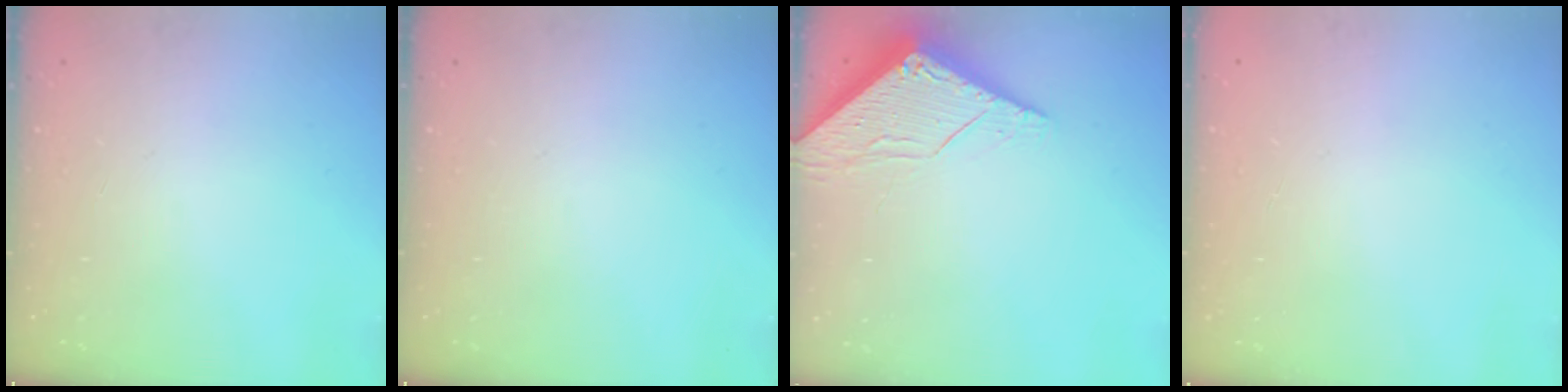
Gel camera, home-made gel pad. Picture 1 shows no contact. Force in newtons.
{"total": 0.0}
{"total": 6.2, "press": 6.2, "slide": 0.5}
{"total": 0.0}